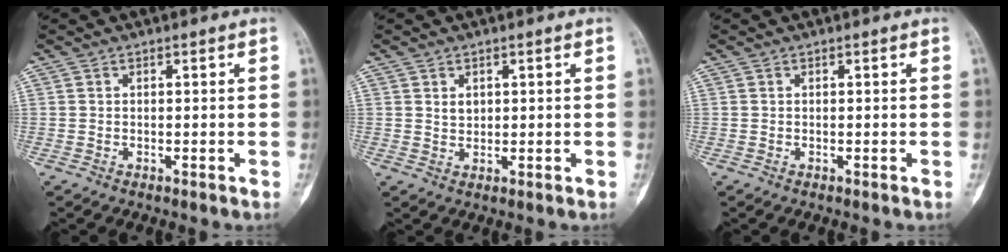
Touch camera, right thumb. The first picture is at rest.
{"total": 1.9, "force": [0.7, 1.4, 1.0], "torque": [-0.009, -0.005, 0.015]}
{"total": 0.0}